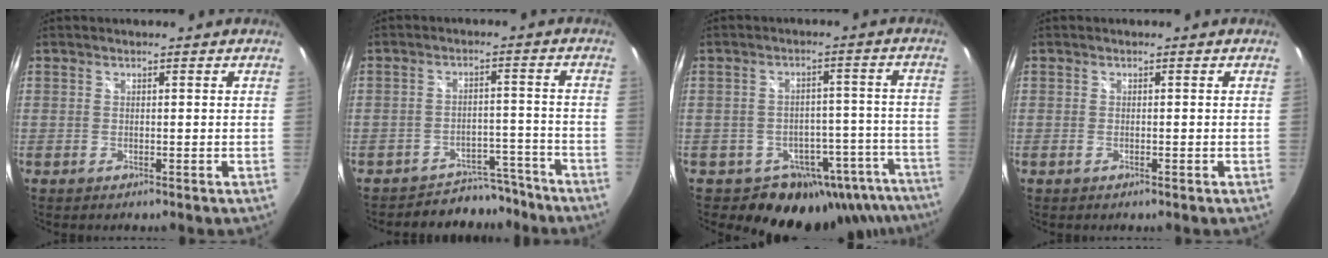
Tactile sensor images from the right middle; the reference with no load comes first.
{"total": 8.1, "force": [-7.6, 2.7, 0.2], "torque": [0.001, 0.024, -0.103]}
{"total": 17.0, "force": [-13.4, 9.9, 3.6], "torque": [-0.042, 0.057, -0.150]}
{"total": 0.6, "force": [-0.4, 0.1, 0.5], "torque": [-0.009, 0.000, -0.008]}